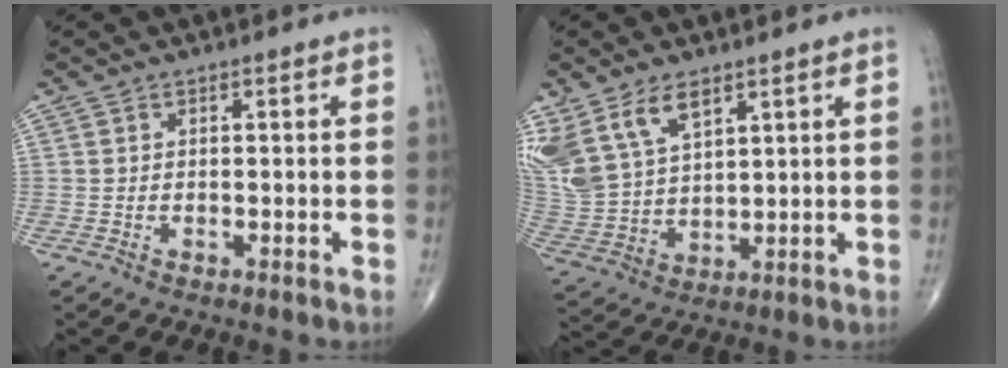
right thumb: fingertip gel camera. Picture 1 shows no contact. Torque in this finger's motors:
{"motor_torque": [0.70, 2.76, 1.21, 1.14, 0.13]}